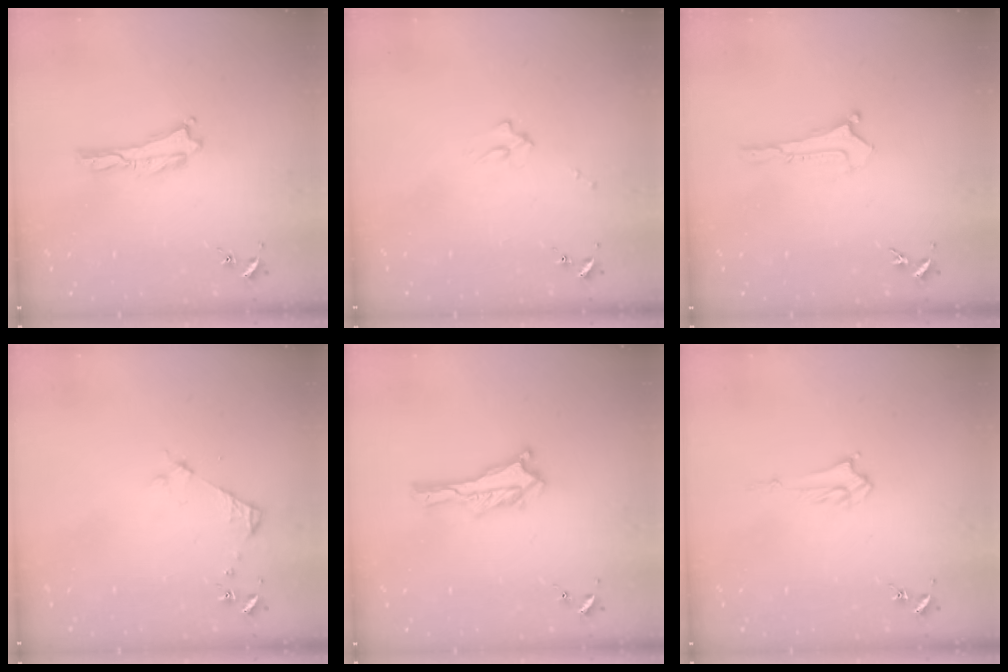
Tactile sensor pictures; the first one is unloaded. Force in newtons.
{"total": 1.7, "press": 1.6, "slide": 0.2}
{"total": 0.0}
{"total": 3.2, "press": 3.2, "slide": 0.4}
{"total": 0.0}
{"total": 2.4, "press": 2.4, "slide": 0.3}